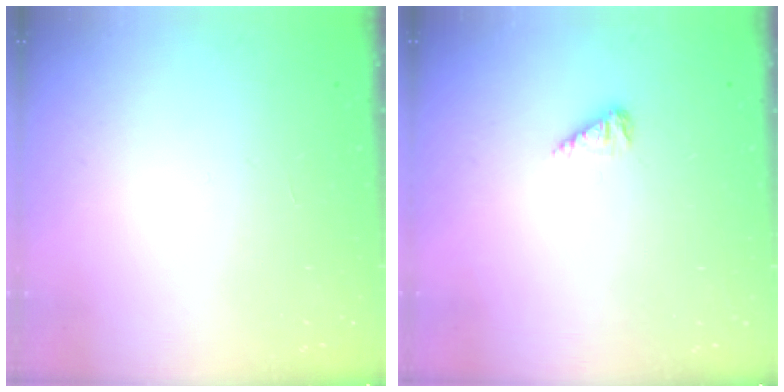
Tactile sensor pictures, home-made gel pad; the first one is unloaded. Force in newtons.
{"total": 3.3, "press": 3.3, "slide": 0.6}